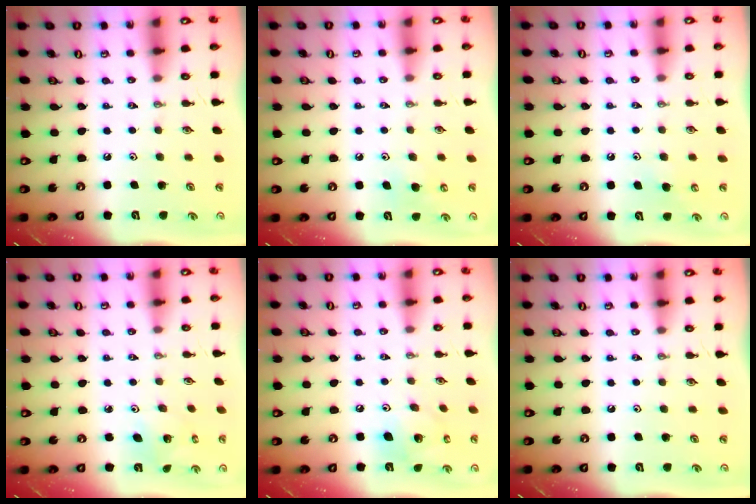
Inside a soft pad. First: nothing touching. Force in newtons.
{"total": 7.1, "press": 7.1, "slide": 0.6}
{"total": 5.0, "press": 4.9, "slide": 0.9}
{"total": 3.9, "press": 3.9, "slide": 0.2}
{"total": 12.1, "press": 11.7, "slide": 3.0}
{"total": 0.0}